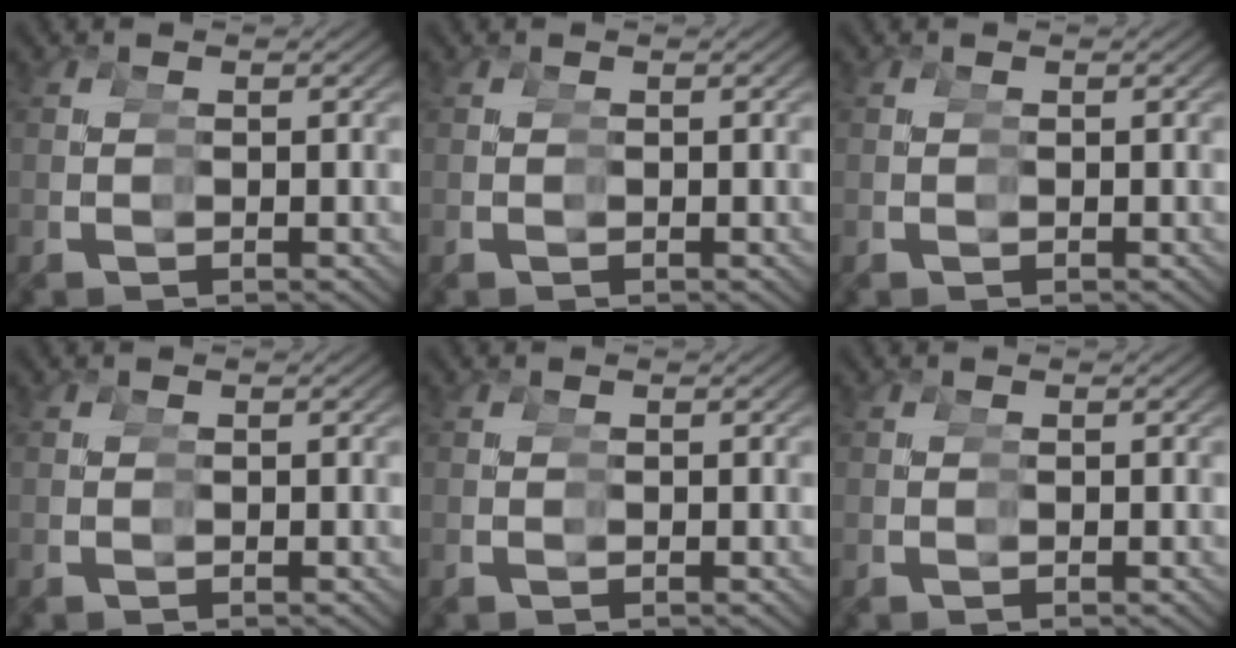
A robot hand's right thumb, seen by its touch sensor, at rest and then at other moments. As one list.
[{"total": 0.0}, {"total": 0.0}, {"total": 0.0}, {"total": 0.0}, {"total": 0.0}]